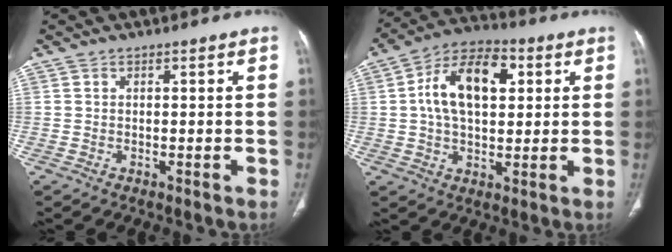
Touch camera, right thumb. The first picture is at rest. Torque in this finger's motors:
{"motor_torque": [1.53, 2.28, 0.70, -0.30, 0.12]}